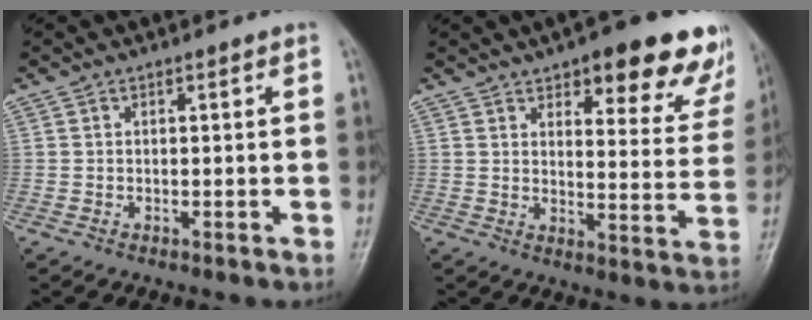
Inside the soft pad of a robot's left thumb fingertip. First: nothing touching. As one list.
[{"total": 18.7, "force": [12.1, 6.8, 12.5], "torque": [-0.102, -0.050, 0.145]}]